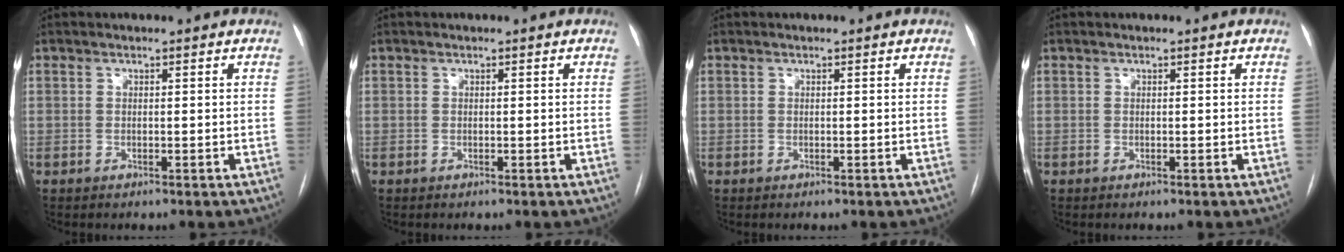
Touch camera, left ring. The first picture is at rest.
{"total": 0.0}
{"total": 0.0}
{"total": 0.0}